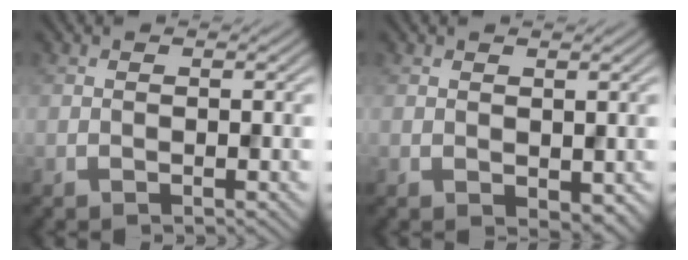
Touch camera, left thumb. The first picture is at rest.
{"total": 1.7, "force": [0.3, 1.1, 1.2], "torque": [-0.026, -0.007, 0.012]}